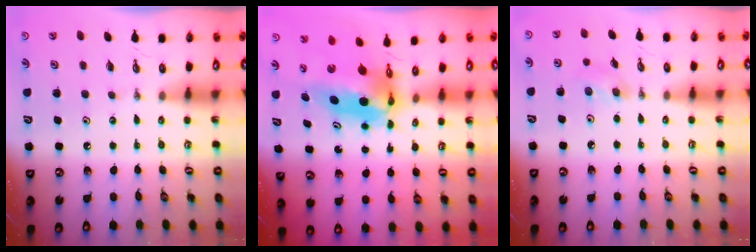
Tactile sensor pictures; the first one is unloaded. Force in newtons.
{"total": 7.5, "press": 7.5, "slide": 0.6}
{"total": 6.8, "press": 5.6, "slide": 3.8}